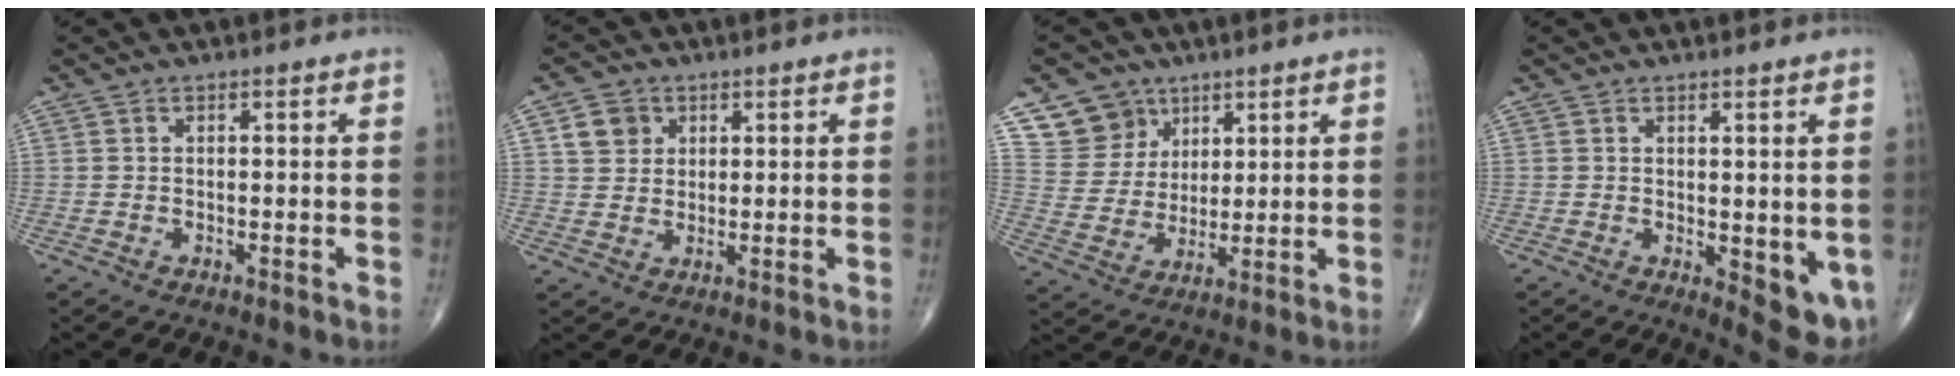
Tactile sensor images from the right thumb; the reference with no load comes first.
{"total": 5.0, "force": [2.0, 4.3, 1.7], "torque": [-0.011, -0.005, 0.034]}
{"total": 9.2, "force": [5.6, 7.2, 1.2], "torque": [0.014, -0.037, 0.112]}
{"total": 6.8, "force": [-0.4, 2.9, 6.1], "torque": [-0.065, -0.018, 0.003]}